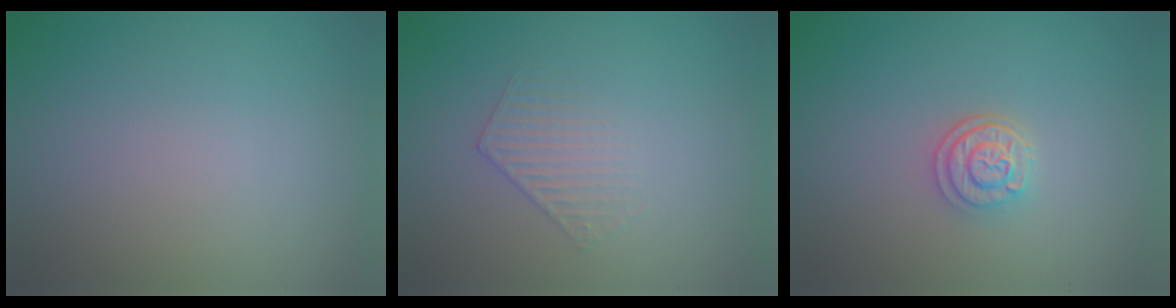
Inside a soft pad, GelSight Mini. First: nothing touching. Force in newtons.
{"total": 1.3, "press": 0.6, "slide": 1.2}
{"total": 2.6, "press": 2.2, "slide": 1.3}